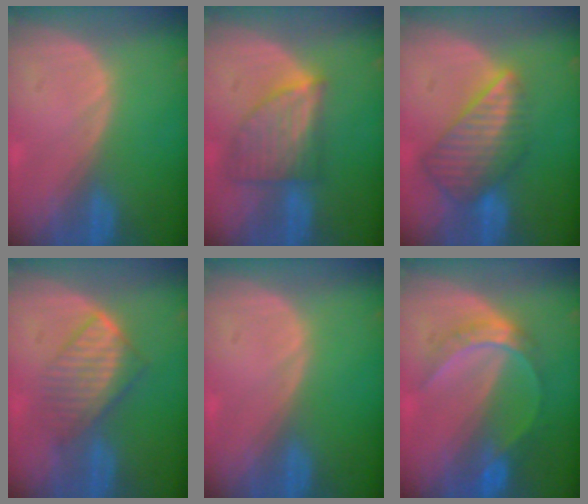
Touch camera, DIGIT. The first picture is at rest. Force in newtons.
{"total": 7.3, "press": 6.8, "slide": 2.7}
{"total": 8.8, "press": 7.6, "slide": 4.4}
{"total": 6.3, "press": 6.1, "slide": 1.2}
{"total": 0.0}
{"total": 6.5, "press": 5.6, "slide": 3.4}